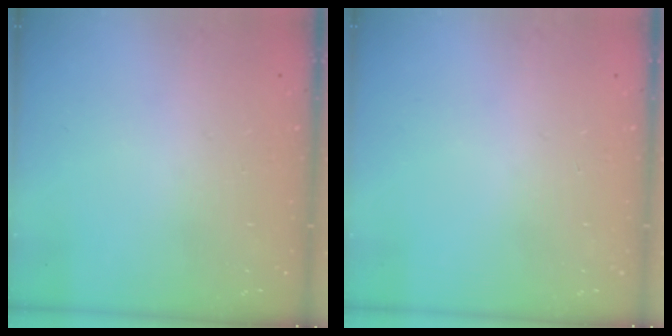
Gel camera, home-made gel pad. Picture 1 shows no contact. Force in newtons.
{"total": 0.0}